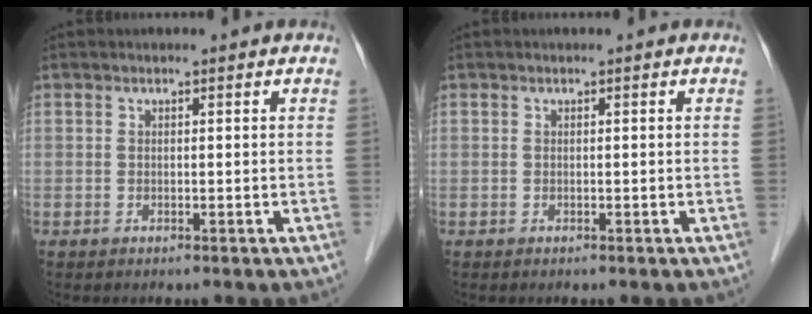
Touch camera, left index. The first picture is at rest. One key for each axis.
{"total": 0.0}